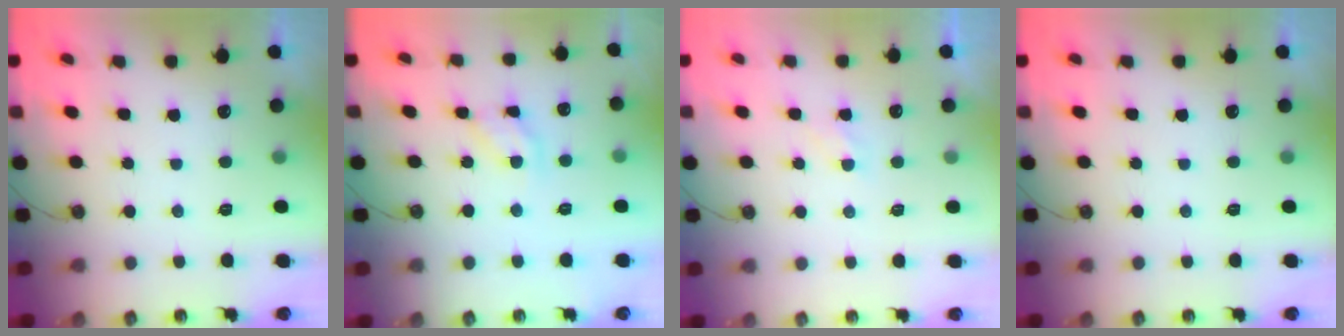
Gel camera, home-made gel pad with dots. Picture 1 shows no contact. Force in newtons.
{"total": 10.6, "press": 10.5, "slide": 1.1}
{"total": 2.9, "press": 2.9, "slide": 0.4}
{"total": 0.0}